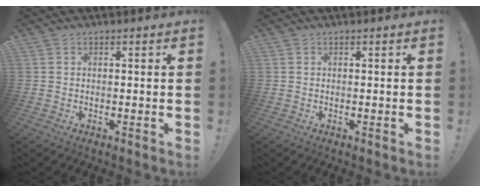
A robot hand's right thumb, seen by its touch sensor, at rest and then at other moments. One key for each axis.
{"total": 0.0}